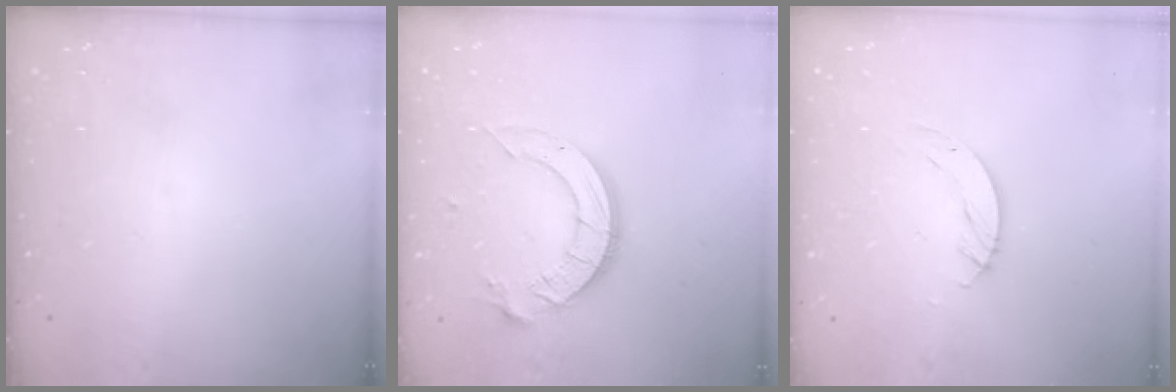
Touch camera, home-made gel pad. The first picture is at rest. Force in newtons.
{"total": 12.9, "press": 12.8, "slide": 1.4}
{"total": 4.0, "press": 4.0, "slide": 0.3}